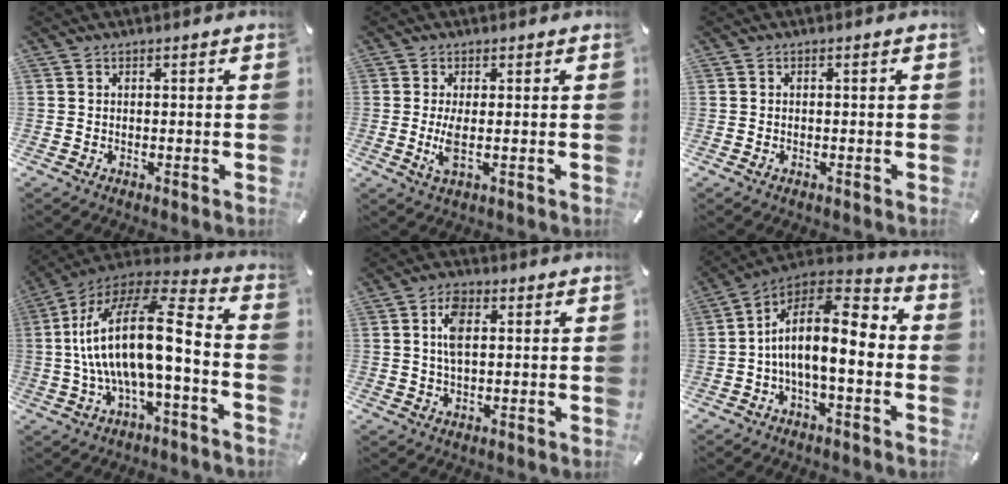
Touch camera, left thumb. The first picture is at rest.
{"total": 4.4, "force": [-0.1, 1.1, 4.3], "torque": [-0.097, -0.011, -0.006]}
{"total": 0.8, "force": [-0.4, 0.4, 0.5], "torque": [-0.010, 0.000, -0.008]}
{"total": 20.2, "force": [-0.8, 7.5, 18.7], "torque": [-0.369, -0.002, -0.016]}
{"total": 6.2, "force": [1.6, 3.5, 4.9], "torque": [-0.098, 0.001, 0.022]}
{"total": 14.6, "force": [-1.6, 6.6, 12.9], "torque": [-0.226, -0.004, -0.035]}